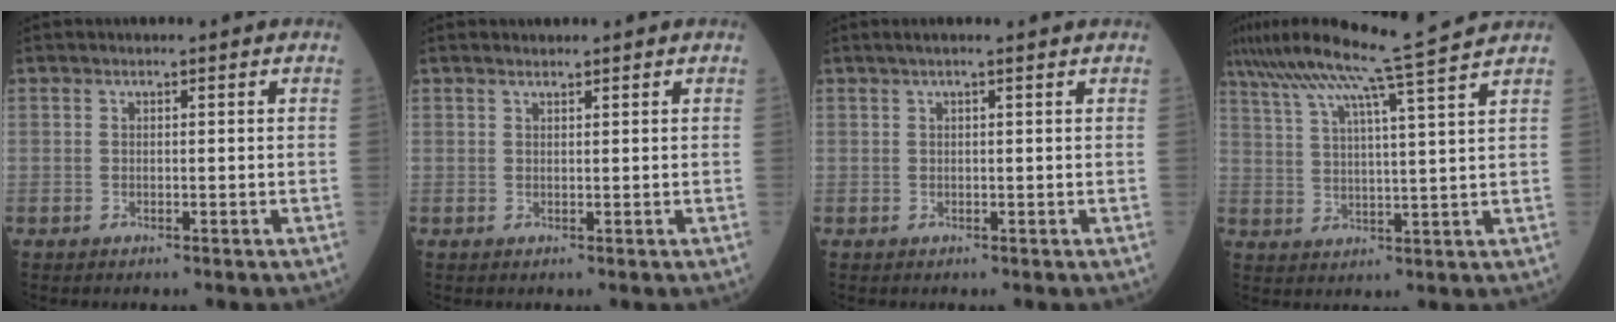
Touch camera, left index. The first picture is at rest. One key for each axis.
{"total": 0.9, "fx": 0.9, "fy": 0.0, "fz": 0.1, "tx": -0.009, "ty": 0.007, "tz": 0.019}
{"total": 3.7, "fx": 3.0, "fy": -0.3, "fz": 2.1, "tx": -0.027, "ty": 0.022, "tz": 0.040}
{"total": 13.8, "fx": 11.4, "fy": -2.7, "fz": 7.4, "tx": -0.132, "ty": -0.009, "tz": 0.171}